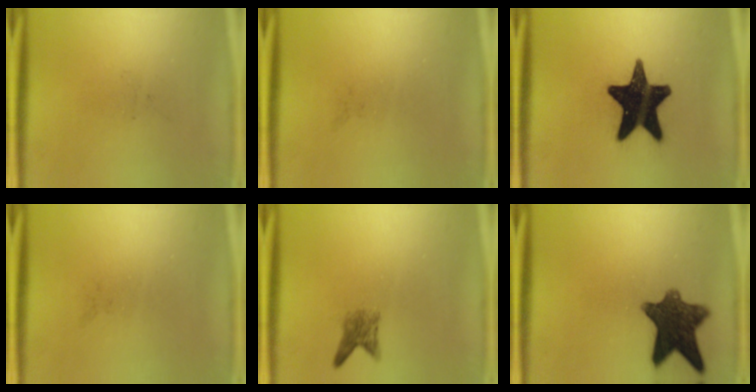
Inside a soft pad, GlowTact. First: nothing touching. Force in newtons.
{"total": 0.0}
{"total": 18.6}
{"total": 0.0}
{"total": 2.3}
{"total": 11.0}